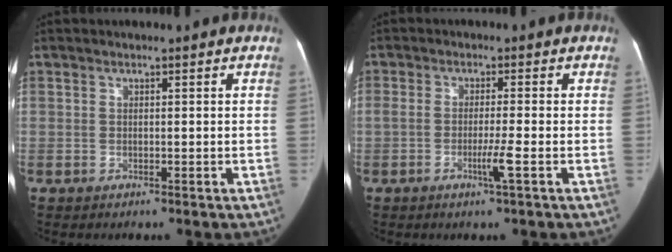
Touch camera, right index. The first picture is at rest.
{"total": 3.1, "force": [-1.4, -0.6, 2.7], "torque": [-0.050, -0.011, -0.030]}